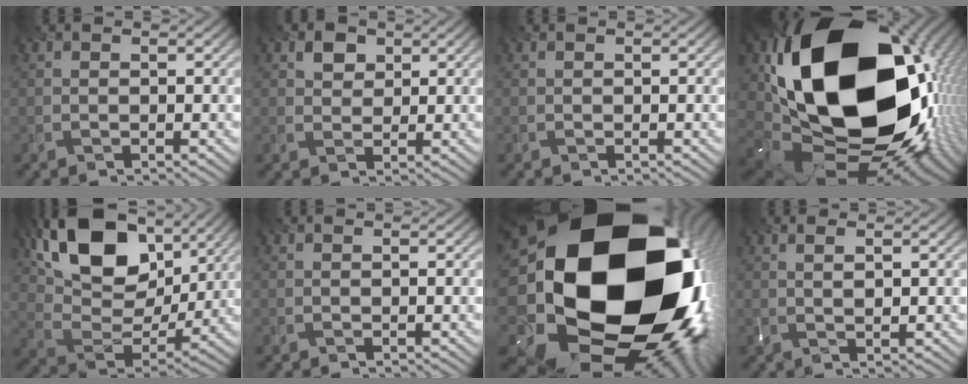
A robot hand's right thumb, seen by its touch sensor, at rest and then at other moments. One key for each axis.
{"total": 2.4, "fx": 1.6, "fy": 1.5, "fz": 0.9, "tx": -0.026, "ty": 0.001, "tz": 0.021}
{"total": 0.0}
{"total": 23.6, "fx": 4.5, "fy": 16.2, "fz": 16.6, "tx": -0.343, "ty": -0.084, "tz": 0.128}
{"total": 15.8, "fx": 8.8, "fy": 8.9, "fz": 9.7, "tx": -0.203, "ty": 0.014, "tz": 0.157}
{"total": 0.0}
{"total": 24.3, "fx": 2.4, "fy": 18.5, "fz": 15.5, "tx": -0.302, "ty": -0.100, "tz": 0.033}
{"total": 1.9, "fx": 0.8, "fy": 0.1, "fz": 1.7, "tx": -0.039, "ty": 0.005, "tz": 0.014}